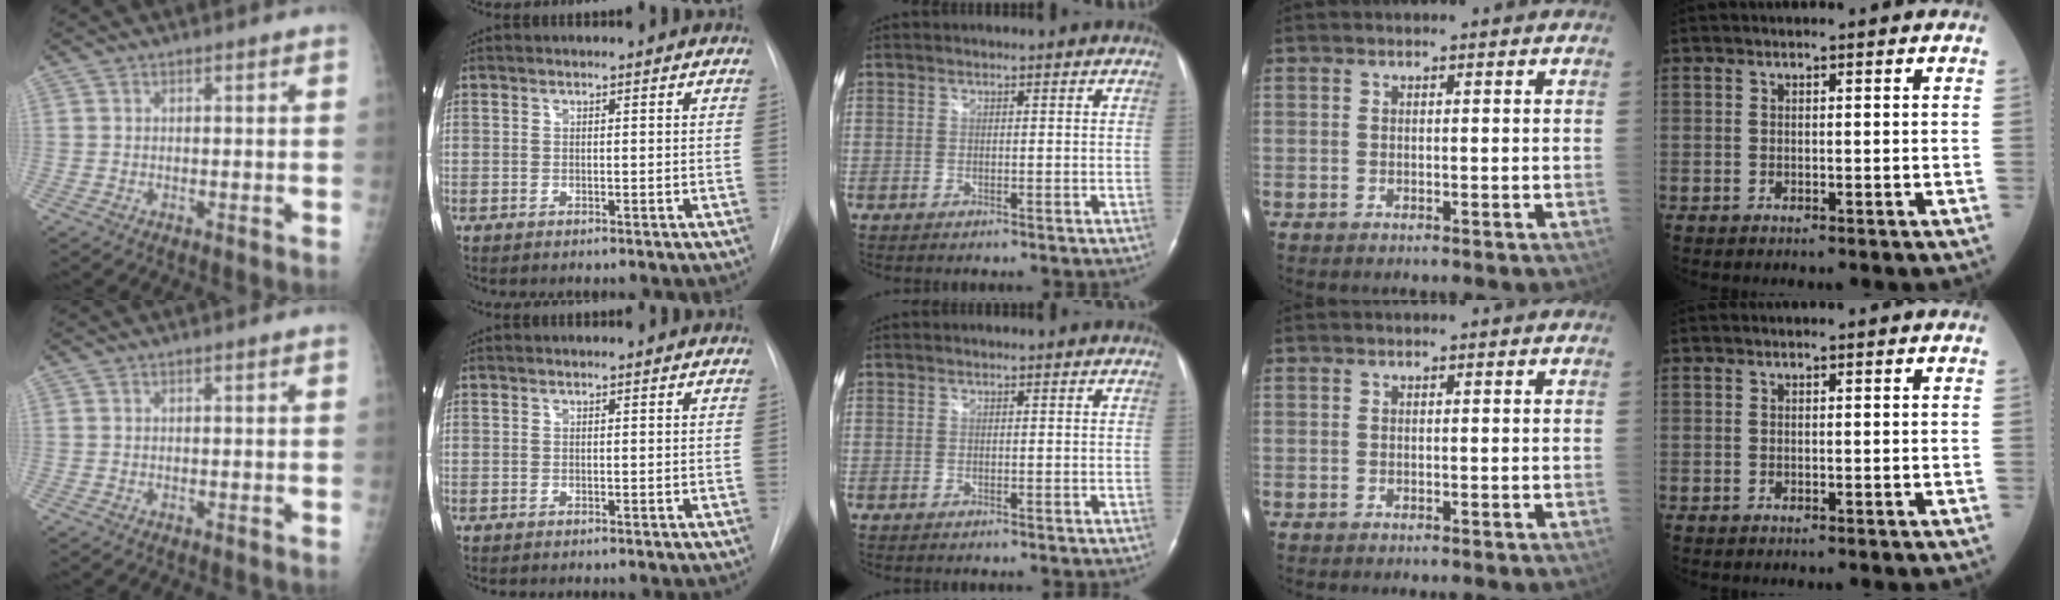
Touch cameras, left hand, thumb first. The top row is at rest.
{}